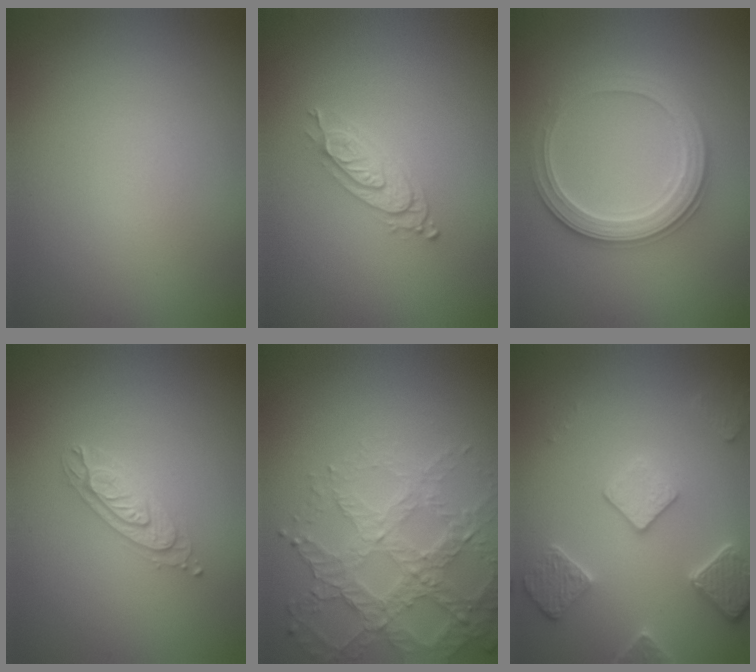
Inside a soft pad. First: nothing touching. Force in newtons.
{"total": 2.7, "press": 2.1, "slide": 1.6}
{"total": 4.8, "press": 4.8, "slide": 0.7}
{"total": 2.2, "press": 2.2, "slide": 0.3}
{"total": 5.7, "press": 4.6, "slide": 3.4}
{"total": 4.5, "press": 3.7, "slide": 2.6}